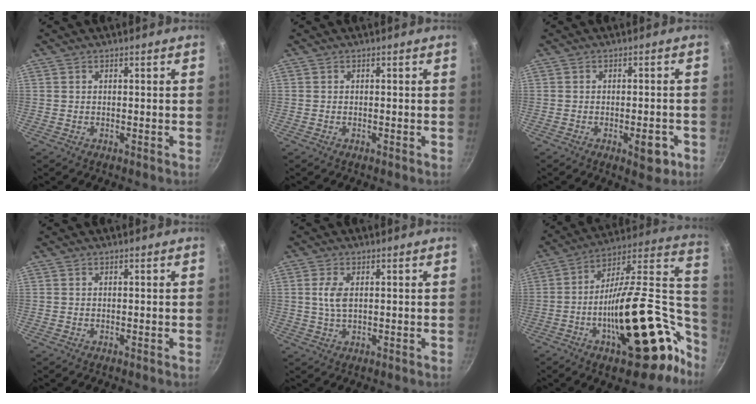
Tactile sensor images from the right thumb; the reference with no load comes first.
{"total": 0.0}
{"total": 5.4, "force": [-2.2, 2.4, 4.3], "torque": [-0.036, 0.015, -0.022]}
{"total": 0.0}
{"total": 4.0, "force": [0.7, 2.0, 3.3], "torque": [-0.071, 0.001, 0.015]}
{"total": 32.0, "force": [-10.7, 14.0, 26.8], "torque": [-0.351, 0.072, -0.164]}